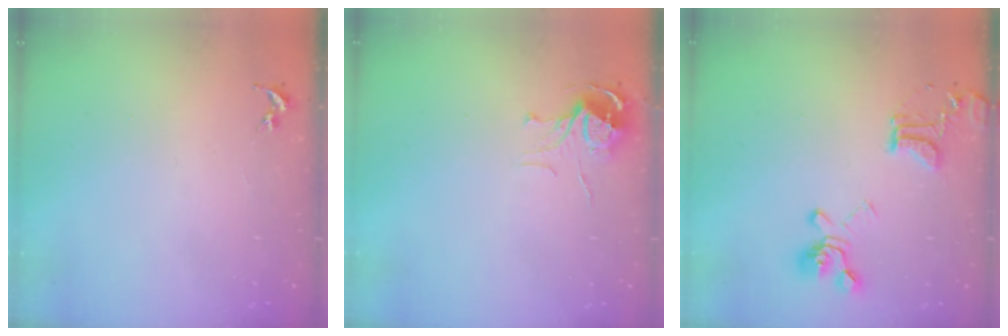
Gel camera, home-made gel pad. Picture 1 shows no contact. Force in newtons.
{"total": 7.0, "press": 7.0, "slide": 0.6}
{"total": 17.3, "press": 17.2, "slide": 1.8}